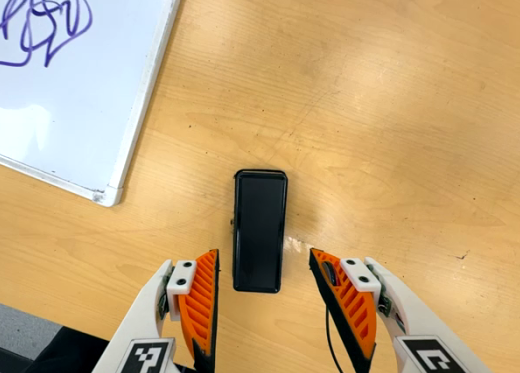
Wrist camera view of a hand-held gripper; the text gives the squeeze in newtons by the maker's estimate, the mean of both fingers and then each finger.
{"total": 0.0}